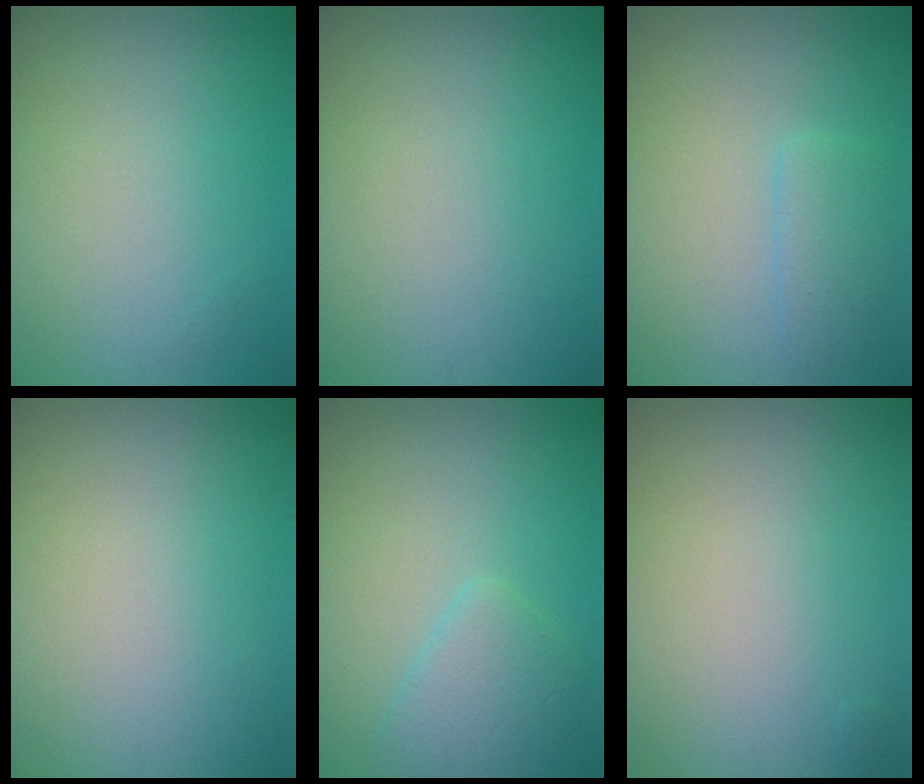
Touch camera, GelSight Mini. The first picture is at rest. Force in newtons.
{"total": 0.0}
{"total": 2.1, "press": 2.1, "slide": 0.2}
{"total": 0.0}
{"total": 2.6, "press": 2.6, "slide": 0.2}
{"total": 0.0}